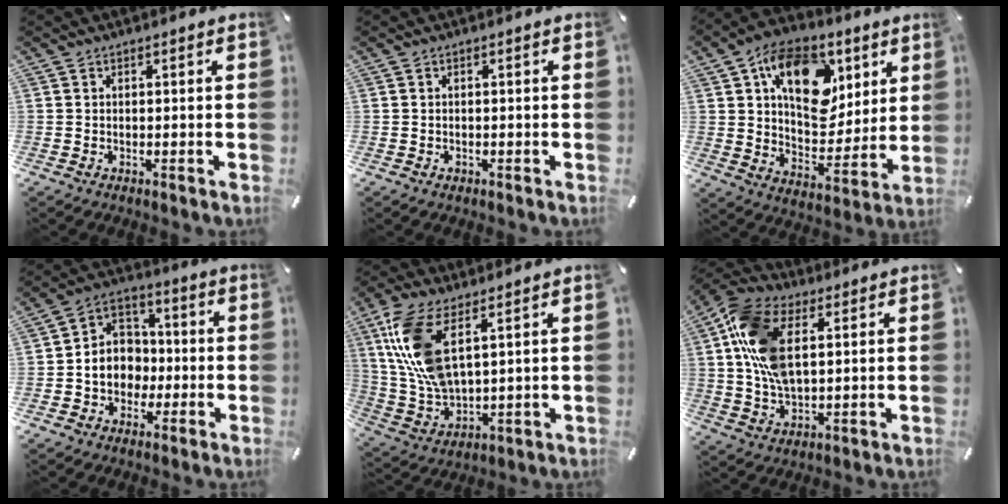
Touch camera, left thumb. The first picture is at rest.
{"total": 0.7, "force": [-0.2, 0.5, 0.5], "torque": [-0.009, 0.002, -0.005]}
{"total": 19.2, "force": [8.2, 12.9, 11.5], "torque": [-0.169, -0.028, 0.148]}
{"total": 9.2, "force": [-2.2, 8.3, 3.4], "torque": [-0.076, 0.015, -0.041]}
{"total": 12.9, "force": [5.7, 6.2, 9.8], "torque": [-0.236, -0.022, 0.104]}
{"total": 15.3, "force": [4.2, 9.3, 11.5], "torque": [-0.268, 0.003, 0.076]}